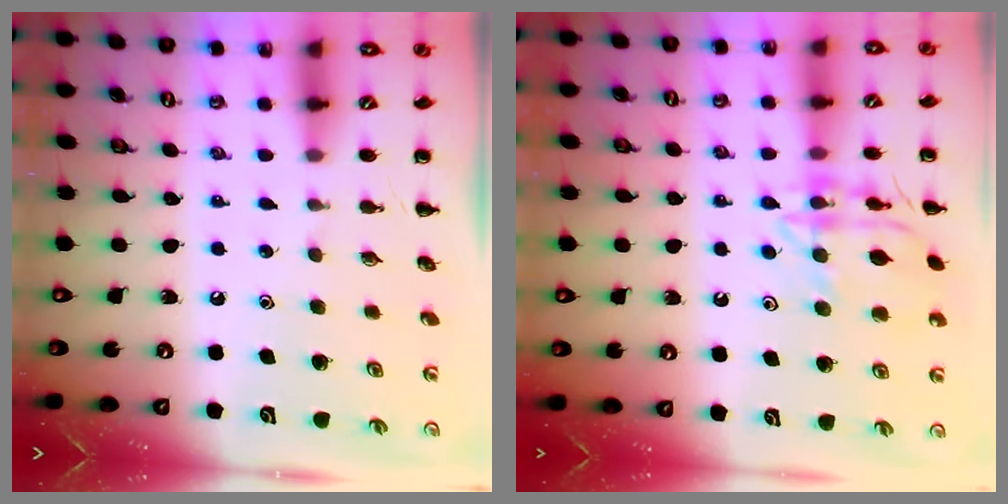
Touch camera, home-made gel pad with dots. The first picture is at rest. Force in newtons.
{"total": 14.5, "press": 14.5, "slide": 0.2}